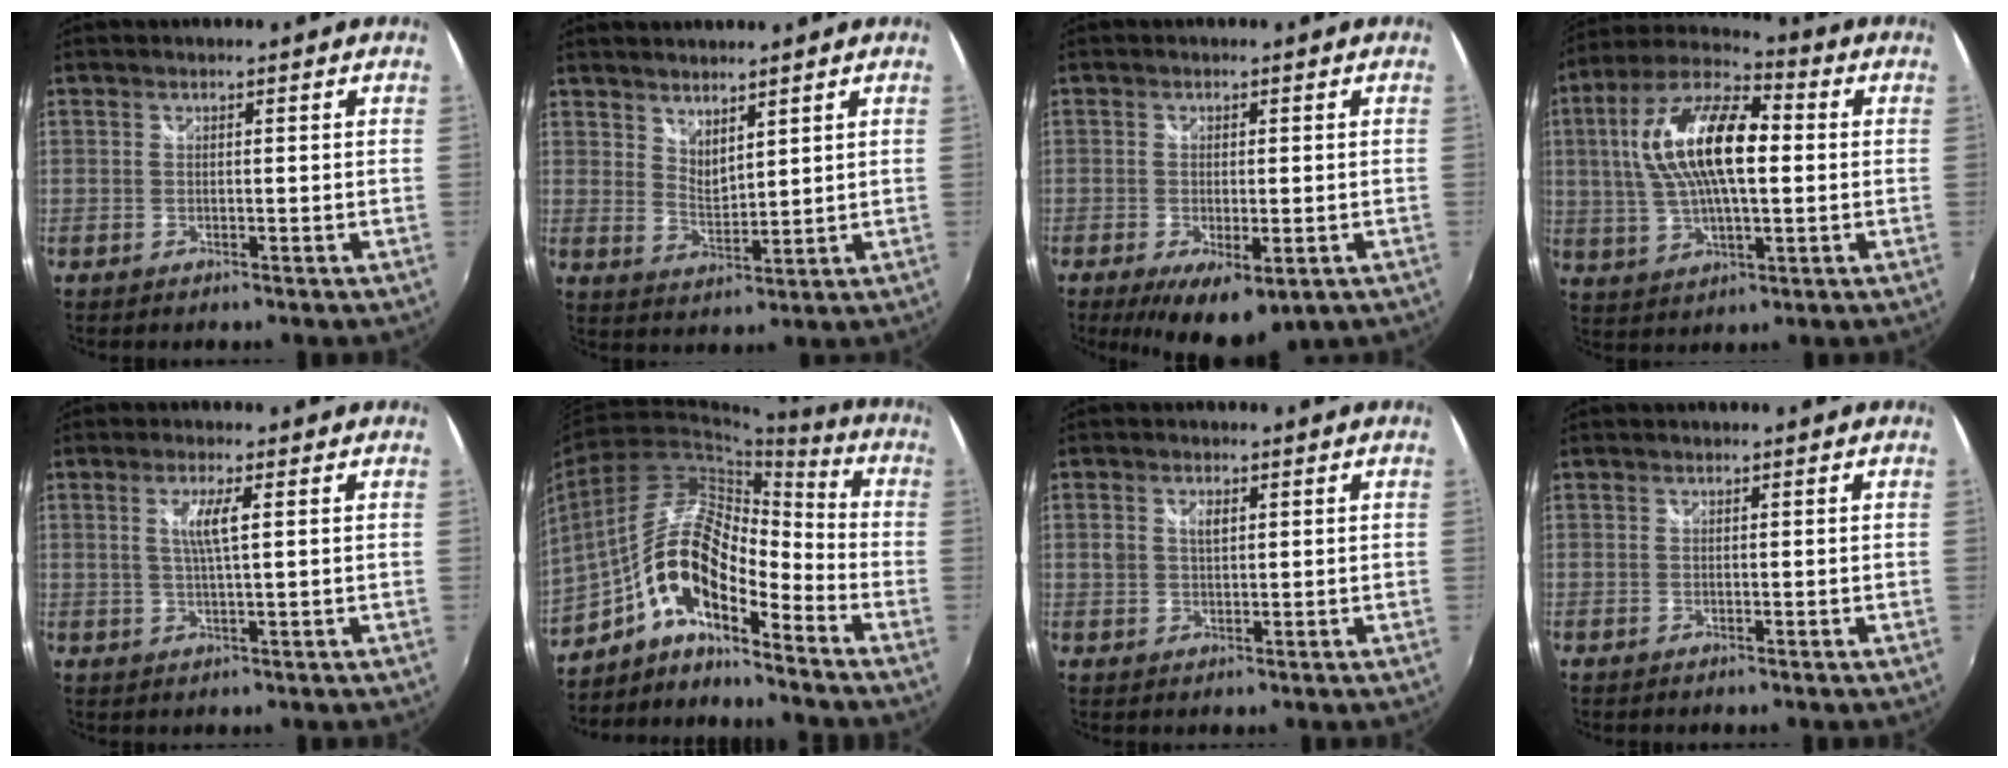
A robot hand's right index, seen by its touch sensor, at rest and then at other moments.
{"total": 4.7, "force": [4.0, 1.5, 2.0], "torque": [-0.027, -0.007, 0.072]}
{"total": 10.2, "force": [-5.4, 4.2, 7.6], "torque": [-0.141, -0.040, -0.075]}
{"total": 17.7, "force": [2.2, 7.3, 16.0], "torque": [-0.310, 0.019, 0.034]}
{"total": 4.0, "force": [1.0, 0.1, 3.8], "torque": [-0.073, -0.004, 0.018]}
{"total": 13.0, "force": [-7.0, 4.8, 9.9], "torque": [-0.192, 0.014, -0.143]}
{"total": 2.7, "force": [0.8, 1.7, 2.0], "torque": [-0.035, 0.002, 0.013]}
{"total": 0.0}